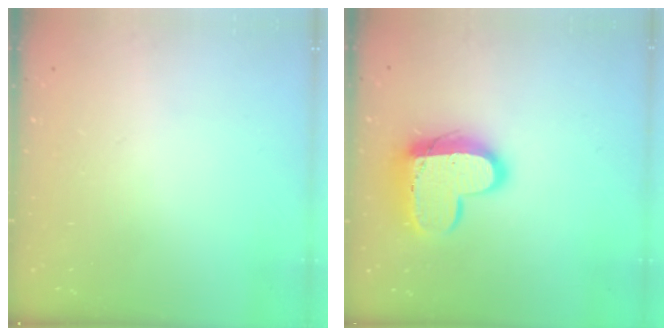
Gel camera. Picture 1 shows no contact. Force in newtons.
{"total": 14.4, "press": 14.4, "slide": 1.1}